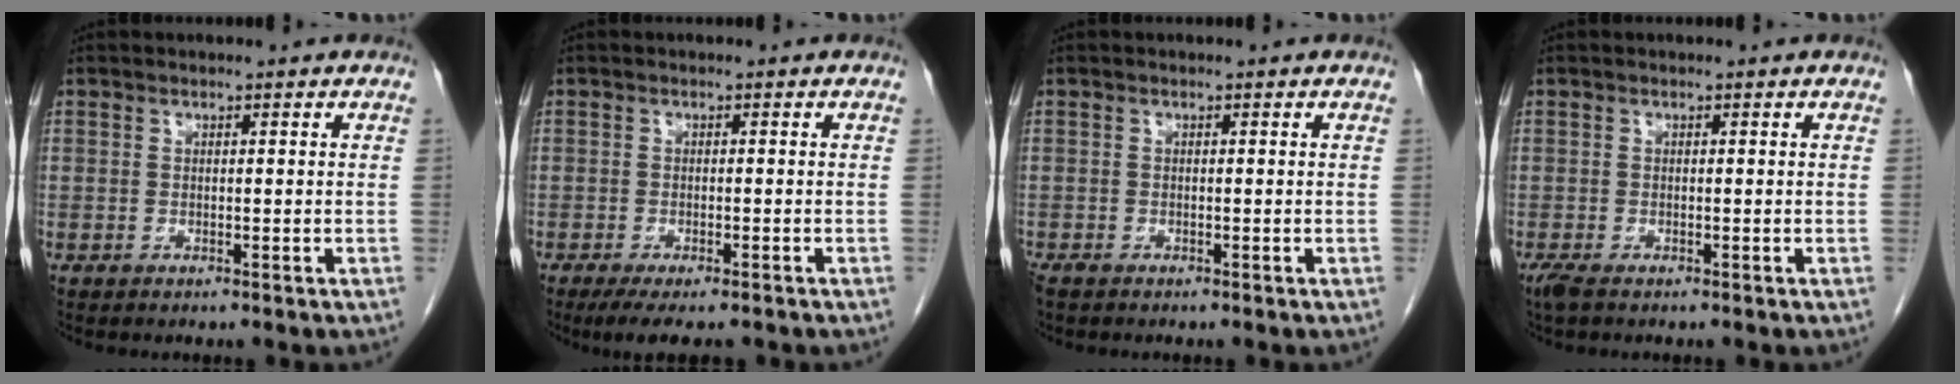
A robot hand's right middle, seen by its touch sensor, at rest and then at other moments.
{"total": 6.4, "force": [-5.0, 1.4, 3.7], "torque": [-0.052, -0.012, -0.076]}
{"total": 1.2, "force": [-1.0, 0.4, 0.5], "torque": [-0.014, -0.004, -0.017]}
{"total": 1.8, "force": [-1.3, 0.4, 1.1], "torque": [-0.030, -0.008, -0.025]}